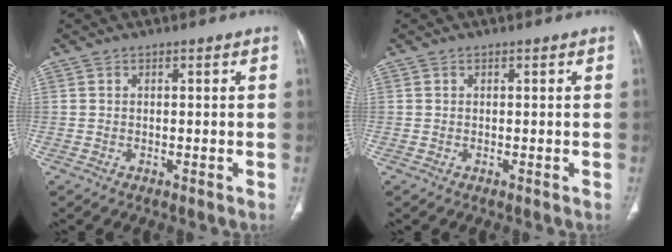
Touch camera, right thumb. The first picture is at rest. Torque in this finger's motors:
{"motor_torque": [0.50, 0.36, -0.25, 0.04, -0.02]}